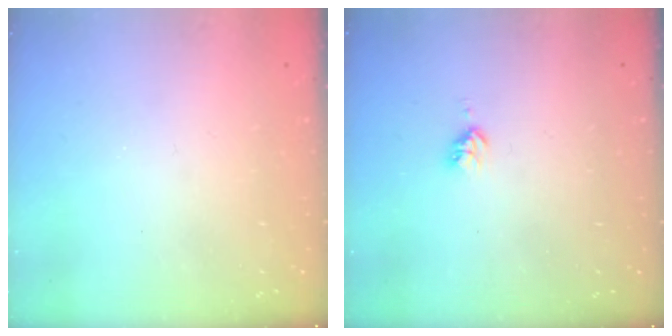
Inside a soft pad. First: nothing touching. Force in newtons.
{"total": 3.7, "press": 3.7, "slide": 0.5}